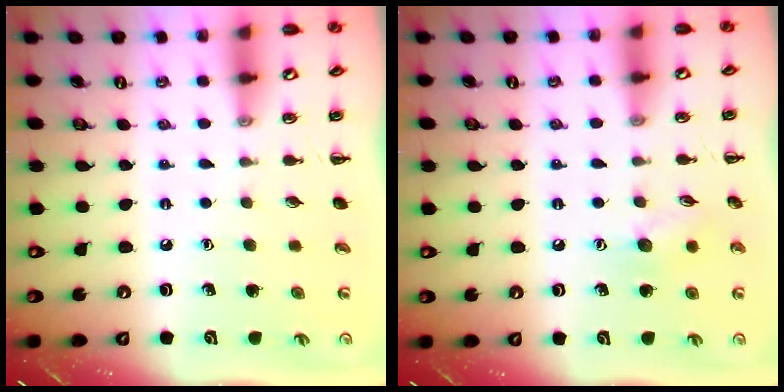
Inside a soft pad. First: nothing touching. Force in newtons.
{"total": 7.5, "press": 7.4, "slide": 1.3}